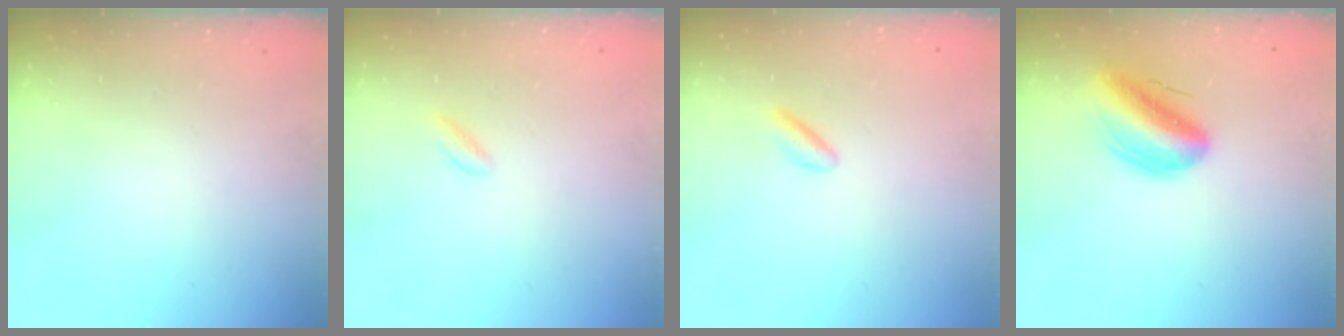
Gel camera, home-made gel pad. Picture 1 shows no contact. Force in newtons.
{"total": 0.7, "press": 0.5, "slide": 0.6}
{"total": 2.2, "press": 1.9, "slide": 1.1}
{"total": 13.6, "press": 13.1, "slide": 3.7}